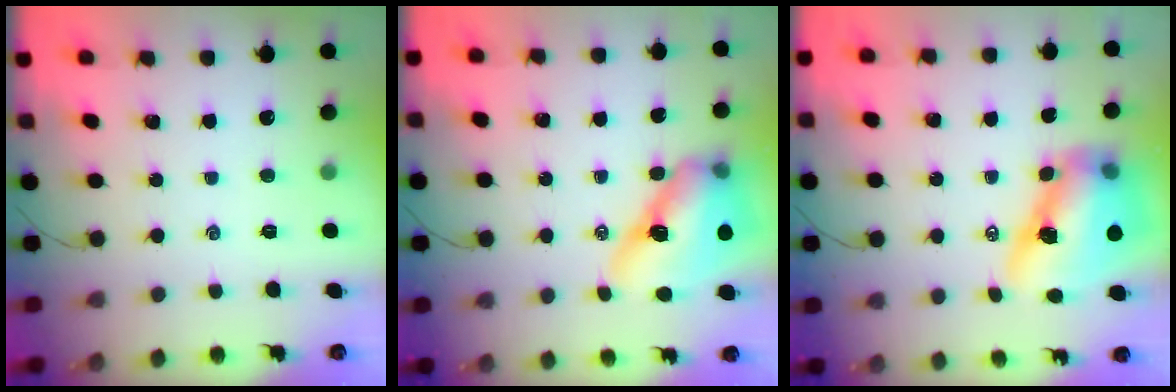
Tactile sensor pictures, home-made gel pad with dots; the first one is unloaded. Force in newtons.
{"total": 15.3, "press": 14.6, "slide": 4.6}
{"total": 14.3, "press": 13.8, "slide": 4.0}